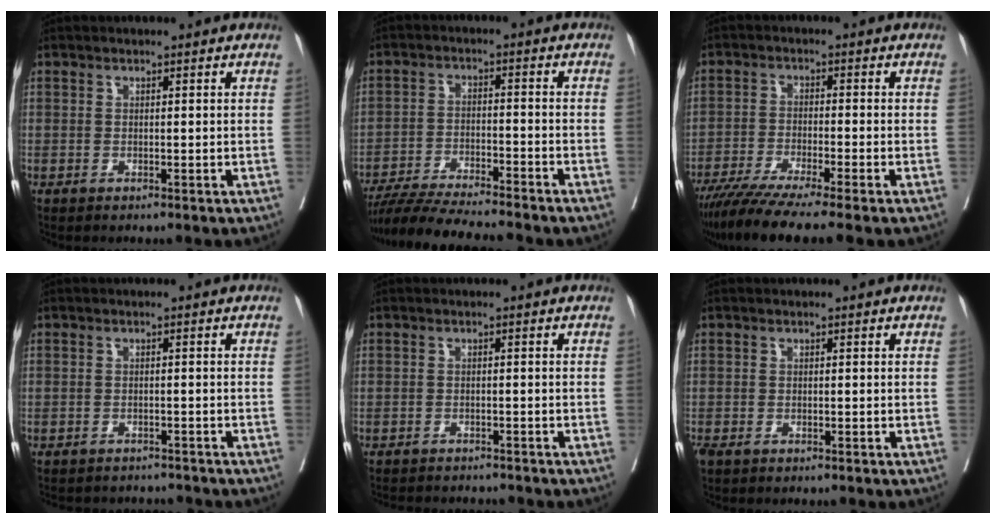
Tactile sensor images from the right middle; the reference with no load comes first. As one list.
[{"total": 12.1, "force": [-10.9, -0.3, 5.2], "torque": [-0.078, -0.019, -0.179]}, {"total": 10.3, "force": [-8.3, -0.9, 6.1], "torque": [-0.086, -0.031, -0.135]}, {"total": 6.4, "force": [-6.1, 1.7, 0.8], "torque": [-0.008, 0.006, -0.072]}, {"total": 6.7, "force": [-6.4, 1.2, 1.6], "torque": [-0.015, -0.004, -0.082]}, {"total": 2.5, "force": [-1.8, 1.2, 1.3], "torque": [-0.027, -0.006, -0.028]}]